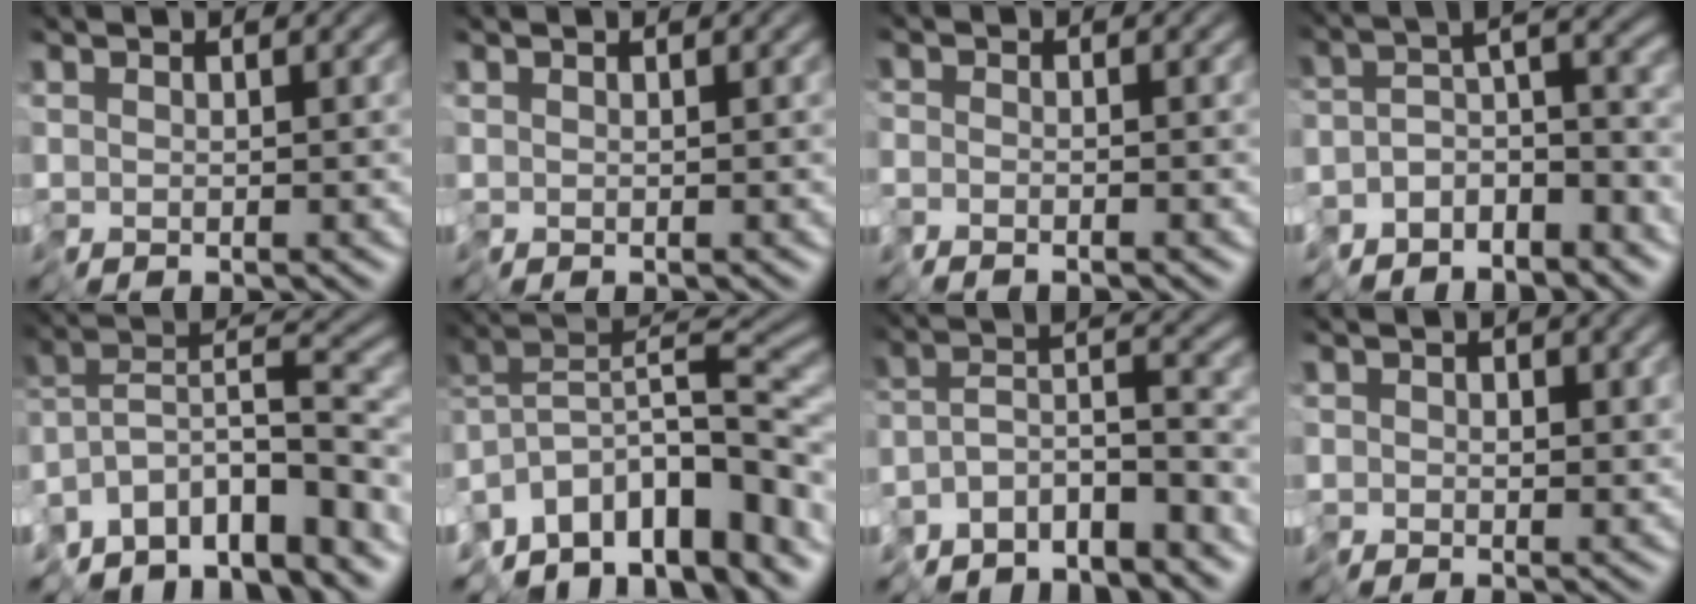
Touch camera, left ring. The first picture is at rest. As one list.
[{"total": 0.0}, {"total": 1.5, "force": [-1.5, 0.2, -0.2], "torque": [0.018, 0.001, -0.030]}, {"total": 6.3, "force": [-5.5, 2.1, 2.3], "torque": [-0.013, -0.001, -0.100]}, {"total": 9.4, "force": [-7.8, 2.6, 4.6], "torque": [-0.052, 0.018, -0.144]}, {"total": 10.7, "force": [-7.2, 4.5, 6.5], "torque": [-0.109, 0.024, -0.124]}, {"total": 6.5, "force": [-5.6, 1.6, 2.8], "torque": [-0.024, 0.002, -0.102]}, {"total": 1.1, "force": [0.0, 1.0, 0.3], "torque": [-0.001, 0.002, -0.001]}]